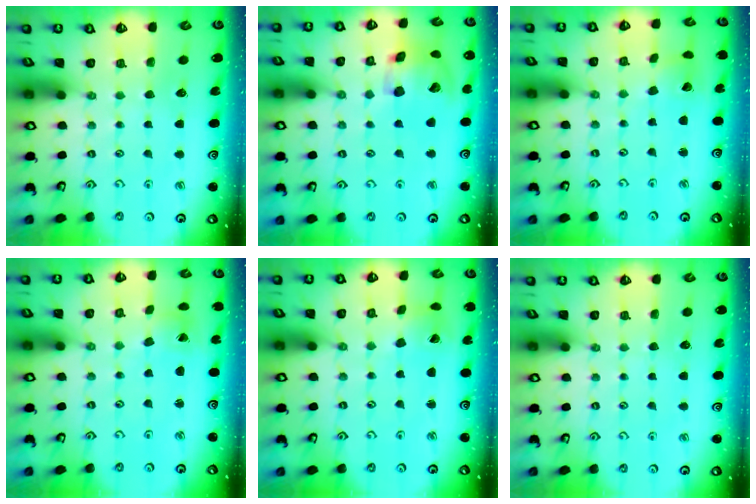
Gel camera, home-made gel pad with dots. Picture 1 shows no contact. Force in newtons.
{"total": 14.7, "press": 14.5, "slide": 2.3}
{"total": 3.3, "press": 3.3, "slide": 0.3}
{"total": 2.1, "press": 2.1, "slide": 0.2}
{"total": 2.0, "press": 2.0, "slide": 0.3}
{"total": 0.0}